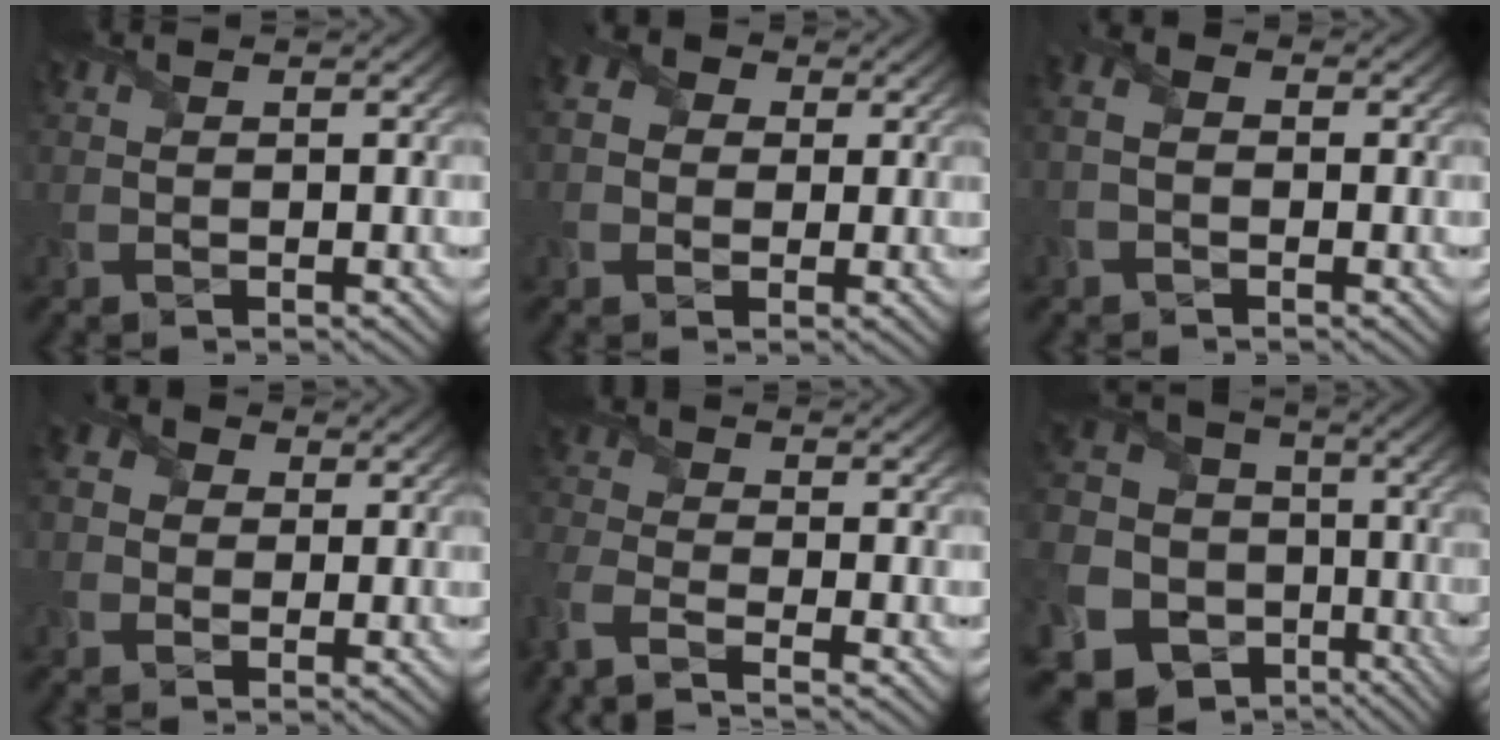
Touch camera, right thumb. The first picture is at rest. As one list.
[{"total": 4.0, "force": [0.6, 3.6, 1.8], "torque": [-0.068, 0.006, 0.001]}, {"total": 3.2, "force": [-0.6, 2.3, 2.1], "torque": [-0.045, 0.008, -0.015]}, {"total": 3.5, "force": [0.3, 3.2, 1.4], "torque": [-0.056, 0.005, -0.001]}, {"total": 6.0, "force": [-4.5, 1.7, 3.7], "torque": [-0.096, -0.020, -0.102]}, {"total": 19.0, "force": [-6.1, 16.5, 7.3], "torque": [-0.240, -0.023, -0.087]}]